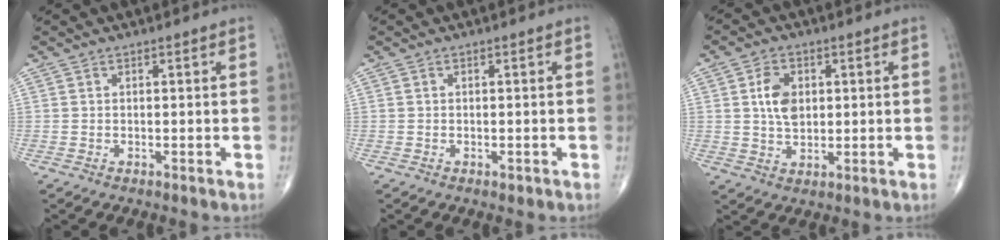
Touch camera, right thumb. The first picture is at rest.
{"total": 0.8, "force": [-0.3, 0.5, 0.6], "torque": [-0.007, -0.001, -0.004]}
{"total": 6.4, "force": [1.3, 4.3, 4.6], "torque": [-0.072, -0.006, 0.023]}